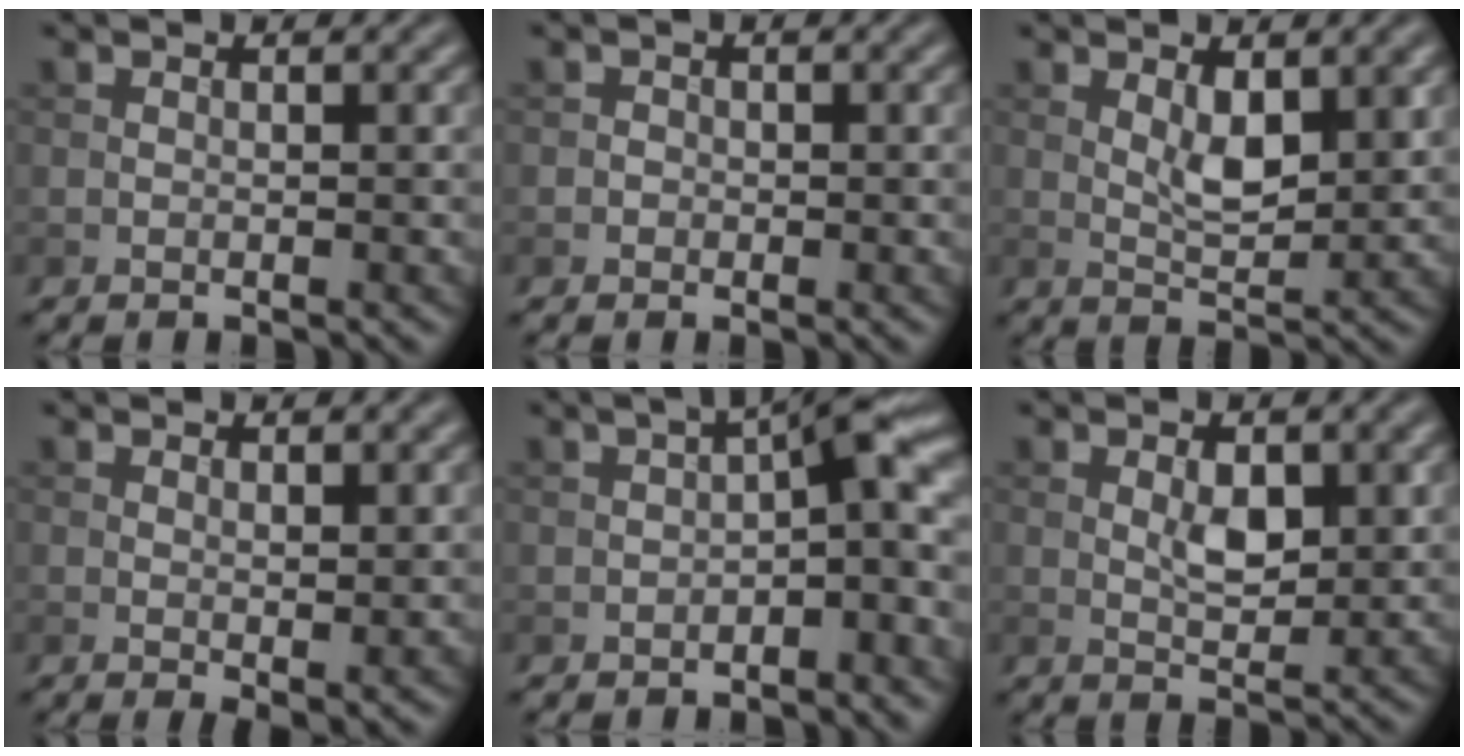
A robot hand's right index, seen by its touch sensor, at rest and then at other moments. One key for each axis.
{"total": 0.7, "fx": -0.2, "fy": 0.7, "fz": 0.1, "tx": 0.005, "ty": -0.001, "tz": -0.005}
{"total": 2.9, "fx": 1.0, "fy": 1.2, "fz": 2.5, "tx": -0.046, "ty": -0.006, "tz": 0.022}
{"total": 1.9, "fx": 0.6, "fy": 0.4, "fz": 1.7, "tx": -0.027, "ty": -0.008, "tz": 0.015}
{"total": 5.2, "fx": -0.6, "fy": 1.6, "fz": 4.9, "tx": -0.059, "ty": 0.022, "tz": -0.020}
{"total": 2.7, "fx": 0.7, "fy": 1.4, "fz": 2.2, "tx": -0.039, "ty": -0.004, "tz": 0.015}